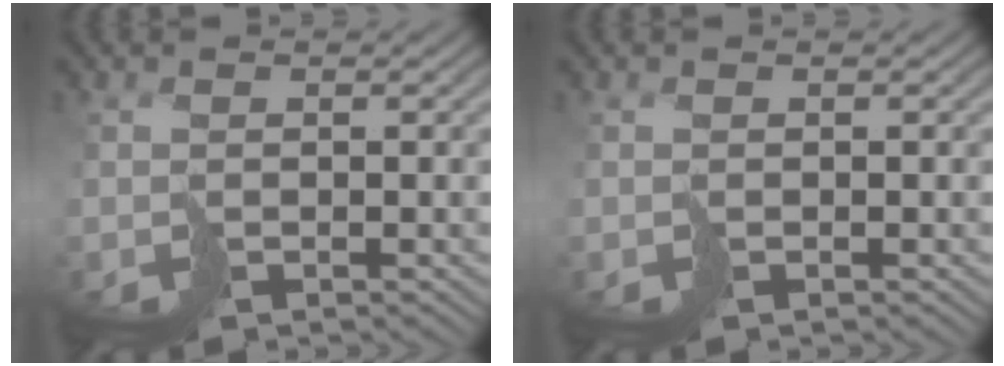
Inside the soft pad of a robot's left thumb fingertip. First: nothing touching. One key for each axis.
{"total": 0.0}